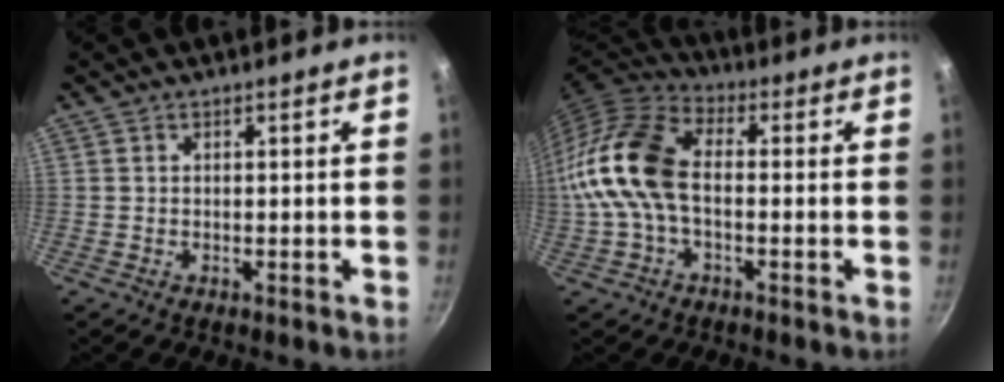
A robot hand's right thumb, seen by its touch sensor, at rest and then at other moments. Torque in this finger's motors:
{"motor_torque": [0.07, 2.56, 1.14, -1.01, 0.64]}